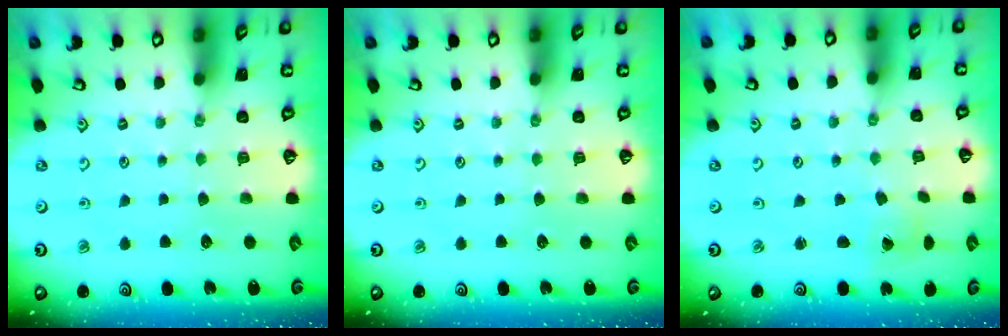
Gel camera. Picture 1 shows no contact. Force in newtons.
{"total": 0.0}
{"total": 2.1, "press": 2.1, "slide": 0.1}